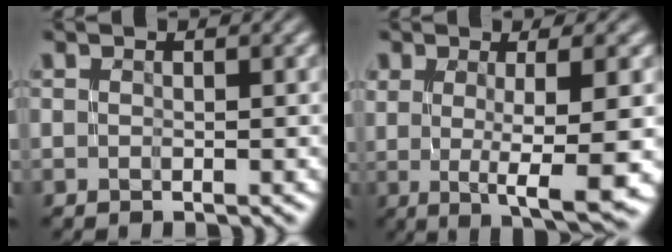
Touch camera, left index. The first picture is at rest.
{"total": 7.0, "force": [-0.3, 1.4, 6.9], "torque": [-0.101, -0.007, -0.001]}